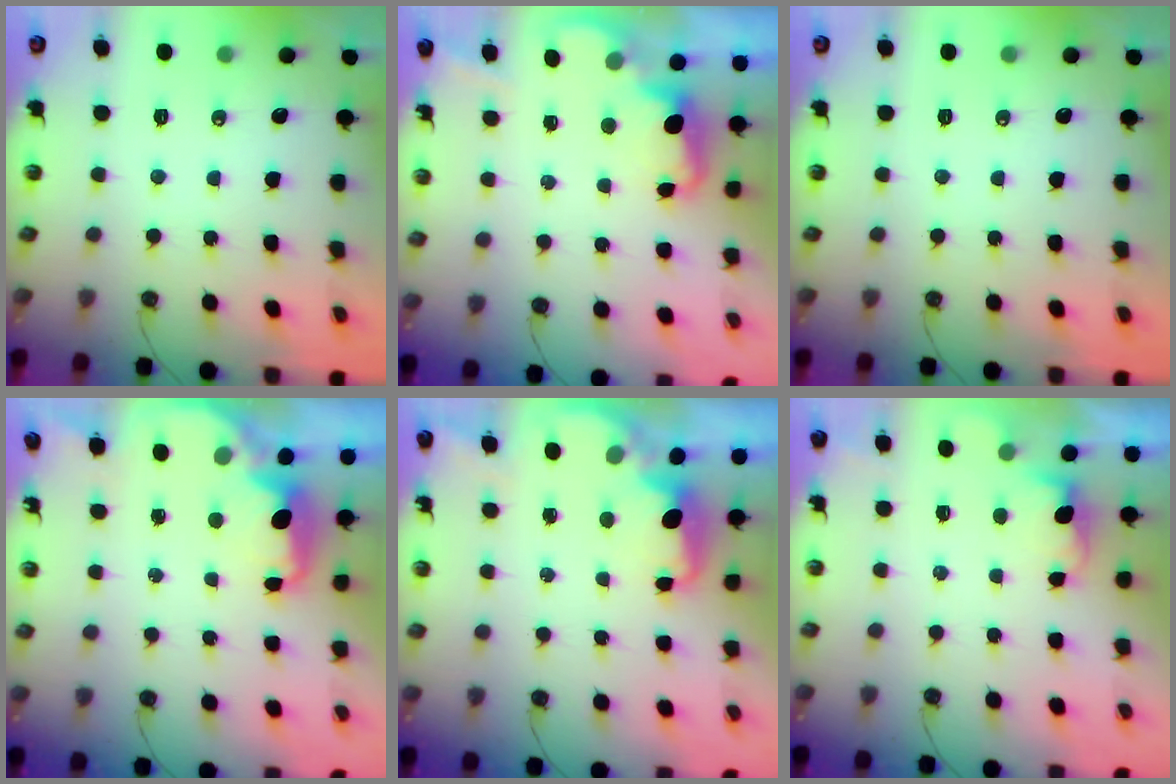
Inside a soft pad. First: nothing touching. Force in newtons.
{"total": 2.2, "press": 2.1, "slide": 0.5}
{"total": 0.0}
{"total": 2.4, "press": 2.3, "slide": 0.8}
{"total": 2.0, "press": 1.8, "slide": 0.8}
{"total": 0.7, "press": 0.2, "slide": 0.7}